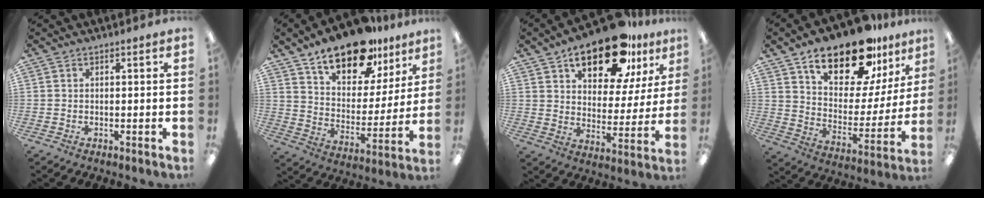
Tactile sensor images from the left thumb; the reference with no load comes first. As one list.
[{"total": 18.7, "force": [14.1, 8.5, 8.8], "torque": [-0.141, -0.091, 0.246]}, {"total": 19.4, "force": [13.0, 8.4, 11.6], "torque": [-0.181, -0.064, 0.219]}, {"total": 21.3, "force": [15.1, 9.0, 12.0], "torque": [-0.196, -0.084, 0.259]}]